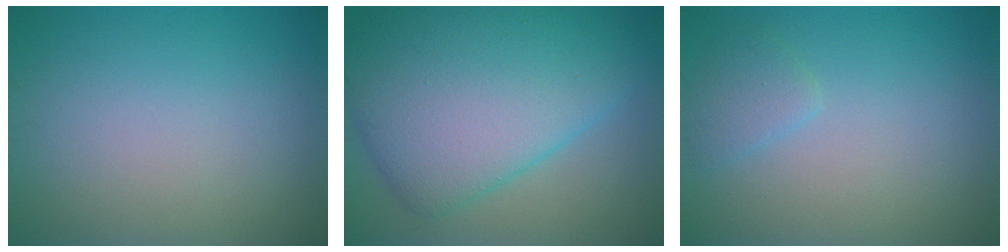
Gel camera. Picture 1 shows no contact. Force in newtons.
{"total": 11.6, "press": 11.6, "slide": 0.2}
{"total": 1.5, "press": 1.5, "slide": 0.1}